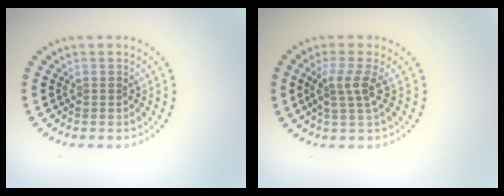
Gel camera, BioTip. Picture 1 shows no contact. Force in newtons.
{"total": 2.6, "press": 2.0, "slide": 1.7}